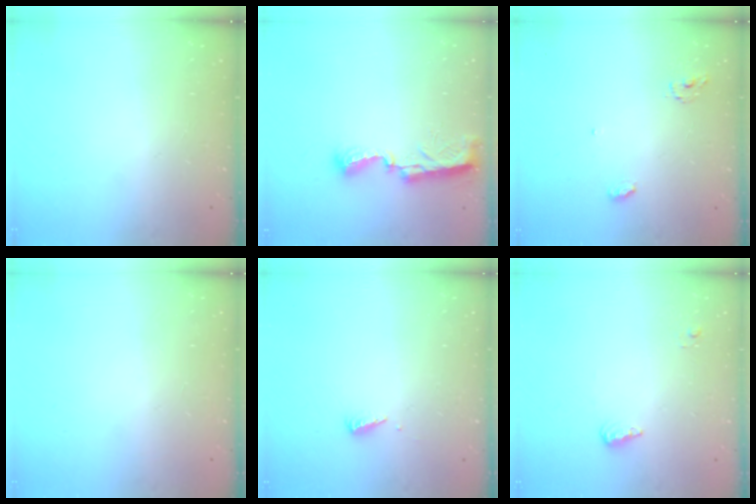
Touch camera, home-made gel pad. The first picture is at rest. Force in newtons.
{"total": 7.9, "press": 7.8, "slide": 0.4}
{"total": 3.6, "press": 3.5, "slide": 0.3}
{"total": 0.9, "press": 0.9, "slide": 0.0}
{"total": 2.5, "press": 2.5, "slide": 0.1}
{"total": 5.6, "press": 5.4, "slide": 1.2}